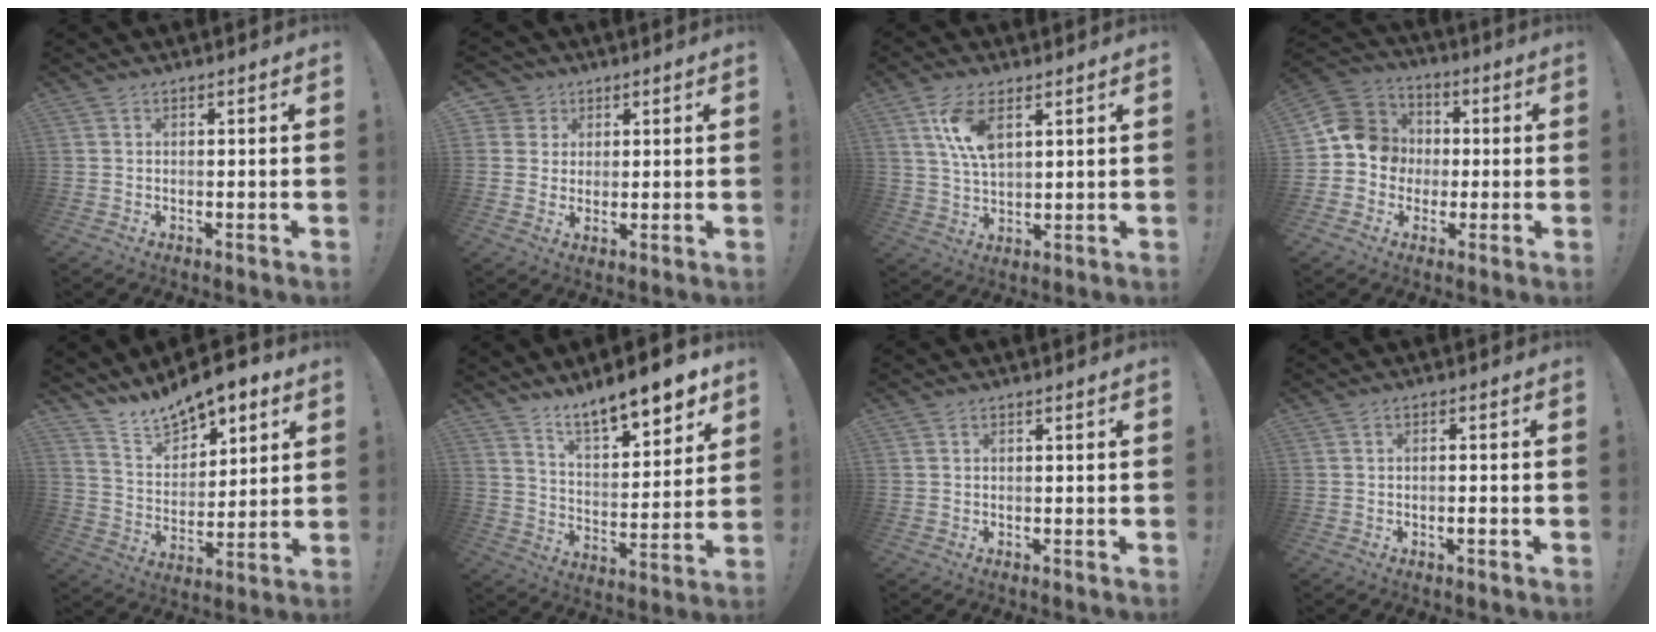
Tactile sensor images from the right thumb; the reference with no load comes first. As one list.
[{"total": 5.0, "force": [2.1, 4.5, 0.7], "torque": [-0.005, -0.014, 0.041]}, {"total": 9.7, "force": [4.5, 4.7, 7.3], "torque": [-0.144, -0.013, 0.079]}, {"total": 12.0, "force": [-0.7, 11.1, 4.5], "torque": [-0.064, 0.026, -0.002]}, {"total": 12.4, "force": [11.0, 4.6, 3.3], "torque": [-0.070, -0.089, 0.202]}, {"total": 12.1, "force": [10.4, 3.1, 5.4], "torque": [-0.088, -0.084, 0.180]}, {"total": 0.0}, {"total": 2.1, "force": [-1.0, 0.2, 1.8], "torque": [-0.035, 0.004, -0.016]}]